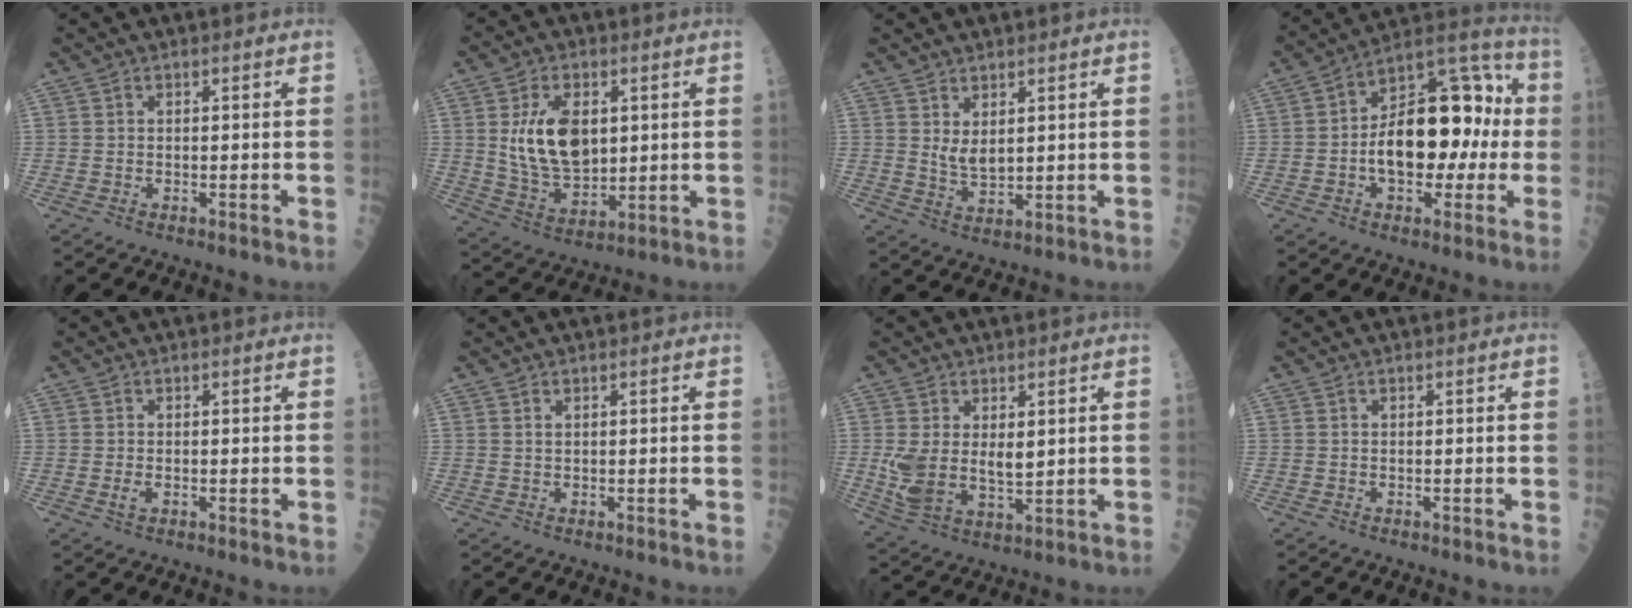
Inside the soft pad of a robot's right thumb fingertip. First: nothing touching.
{"total": 13.3, "force": [2.6, 7.8, 10.4], "torque": [-0.166, -0.016, 0.057]}
{"total": 4.0, "force": [1.7, 1.9, 3.1], "torque": [-0.050, -0.022, 0.039]}
{"total": 20.5, "force": [-0.9, 11.7, 16.7], "torque": [-0.221, 0.045, -0.014]}
{"total": 1.4, "force": [-0.2, 0.9, 1.1], "torque": [-0.016, 0.000, -0.005]}
{"total": 0.5, "force": [0.3, 0.2, 0.3], "torque": [-0.004, -0.002, 0.007]}
{"total": 8.9, "force": [1.4, 5.1, 7.2], "torque": [-0.137, -0.016, 0.043]}
{"total": 0.0}